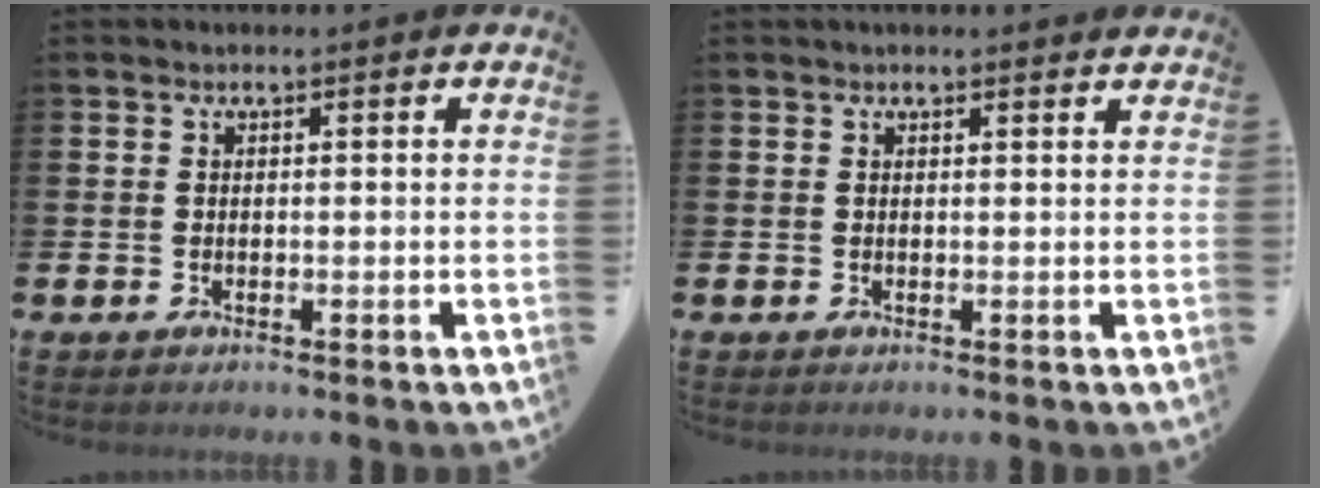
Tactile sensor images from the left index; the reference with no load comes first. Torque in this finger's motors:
{"motor_torque": [1.08, -1.06, 0.19, 0.04]}